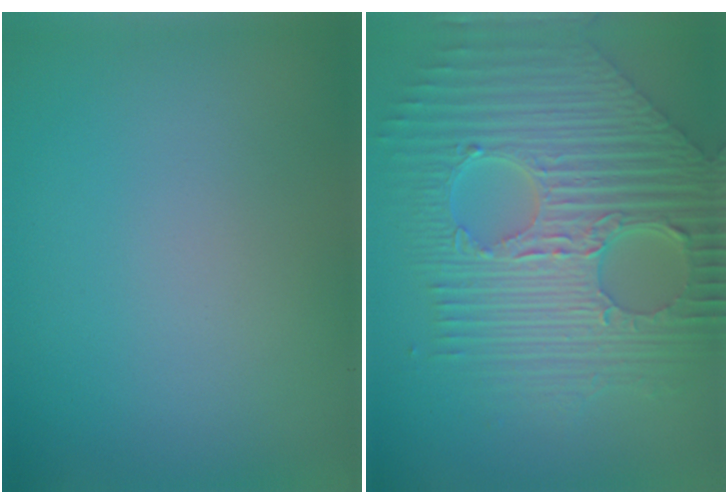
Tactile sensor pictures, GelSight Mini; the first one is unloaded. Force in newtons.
{"total": 10.3, "press": 7.1, "slide": 7.5}